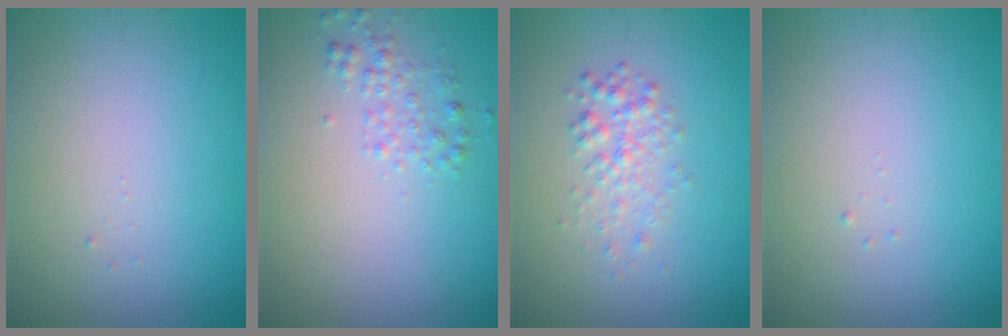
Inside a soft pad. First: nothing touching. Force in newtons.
{"total": 1.6, "press": 1.6, "slide": 0.0}
{"total": 1.9, "press": 1.9, "slide": 0.0}
{"total": 0.0}